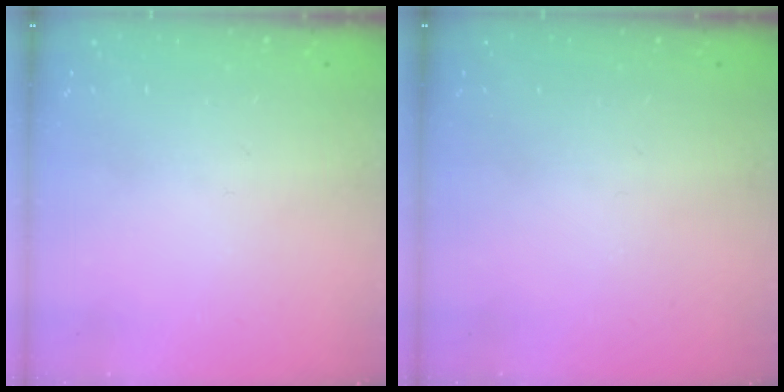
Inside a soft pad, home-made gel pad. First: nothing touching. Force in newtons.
{"total": 0.0}